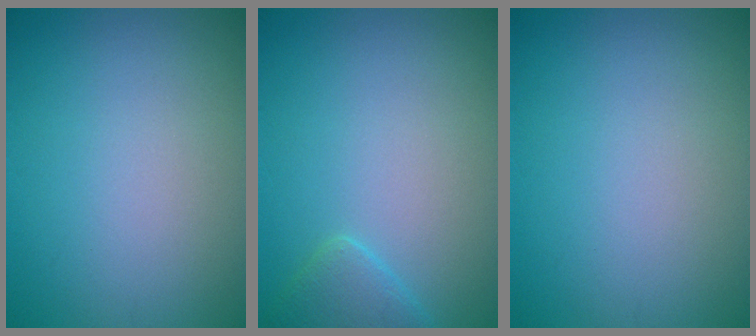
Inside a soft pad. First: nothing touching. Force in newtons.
{"total": 2.2, "press": 2.2, "slide": 0.1}
{"total": 0.0}